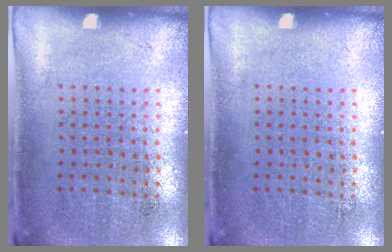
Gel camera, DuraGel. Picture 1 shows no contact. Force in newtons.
{"total": 0.0}